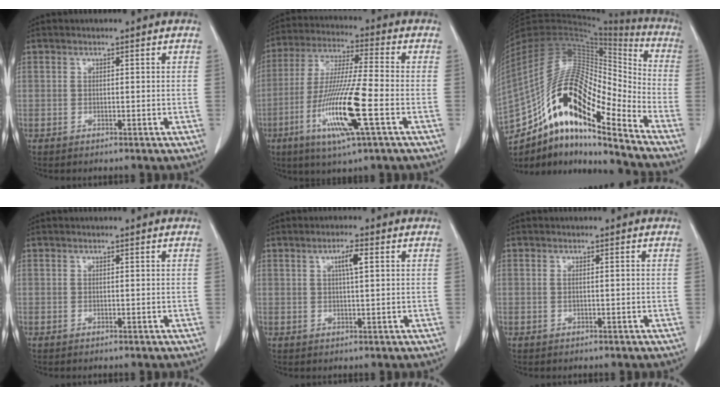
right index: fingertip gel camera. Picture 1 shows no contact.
{"total": 15.0, "force": [-5.1, 0.3, 14.1], "torque": [-0.285, -0.021, -0.098]}
{"total": 22.9, "force": [-14.0, 5.5, 17.3], "torque": [-0.345, 0.024, -0.246]}
{"total": 0.0}
{"total": 3.0, "force": [1.0, 0.3, 2.9], "torque": [-0.050, 0.002, 0.017]}
{"total": 0.9, "force": [-0.1, 0.1, 0.9], "torque": [-0.020, 0.002, 0.002]}